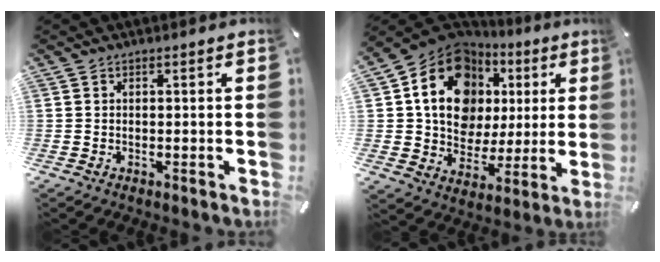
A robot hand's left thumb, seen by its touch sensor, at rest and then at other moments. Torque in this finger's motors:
{"motor_torque": [2.48, 2.53, 1.56, -1.21, 0.59]}